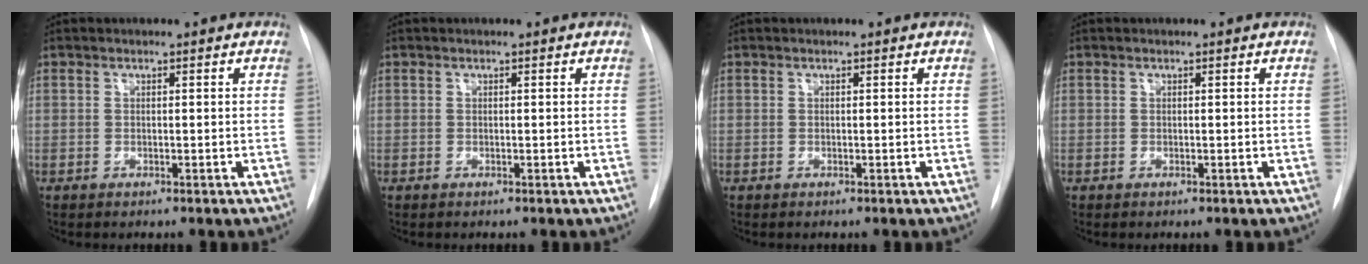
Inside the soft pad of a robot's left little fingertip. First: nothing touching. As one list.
[{"total": 0.0}, {"total": 0.0}, {"total": 0.0}]